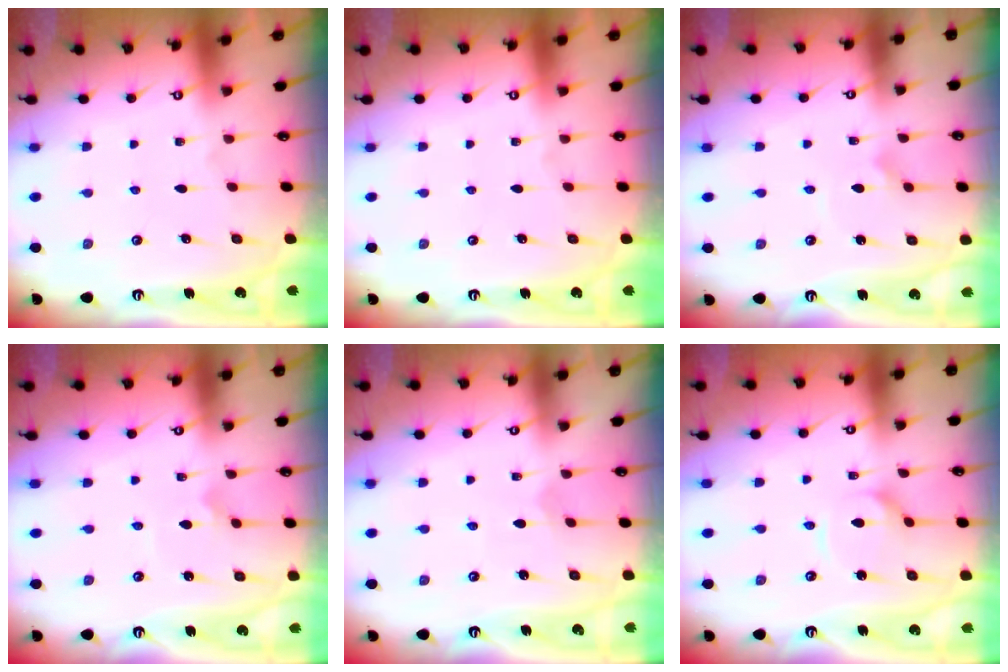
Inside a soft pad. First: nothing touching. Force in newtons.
{"total": 0.0}
{"total": 2.7, "press": 2.7, "slide": 0.2}
{"total": 2.9, "press": 2.9, "slide": 0.2}
{"total": 0.9, "press": 0.9, "slide": 0.0}
{"total": 3.6, "press": 3.6, "slide": 0.3}